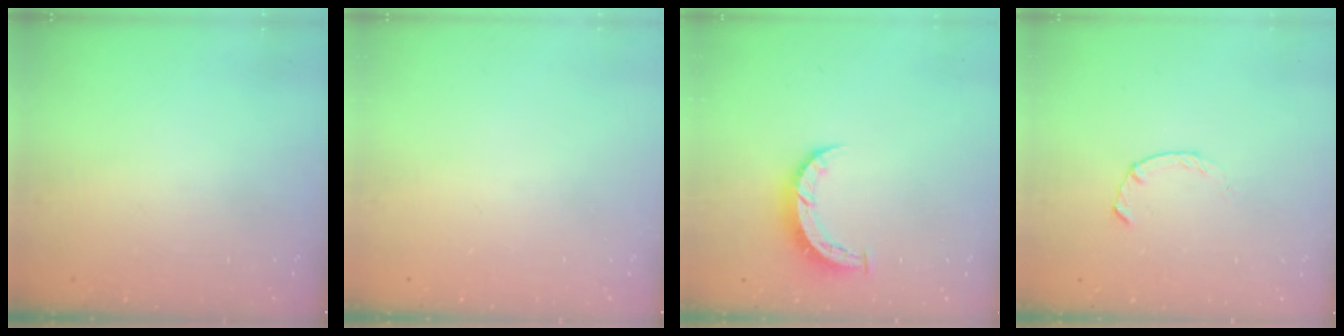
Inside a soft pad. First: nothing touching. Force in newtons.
{"total": 0.0}
{"total": 5.1, "press": 5.1, "slide": 0.5}
{"total": 2.3, "press": 2.2, "slide": 0.4}